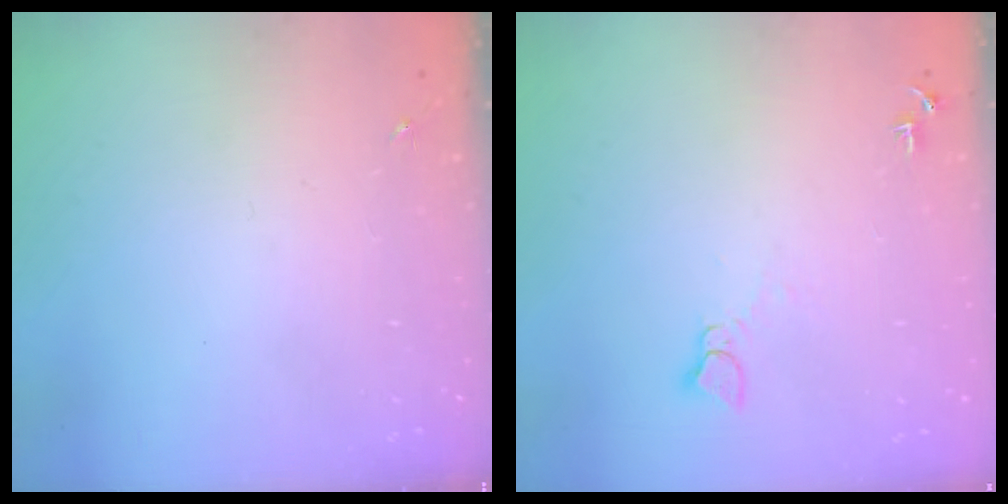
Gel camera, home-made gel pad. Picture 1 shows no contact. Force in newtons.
{"total": 4.6, "press": 4.6, "slide": 0.5}